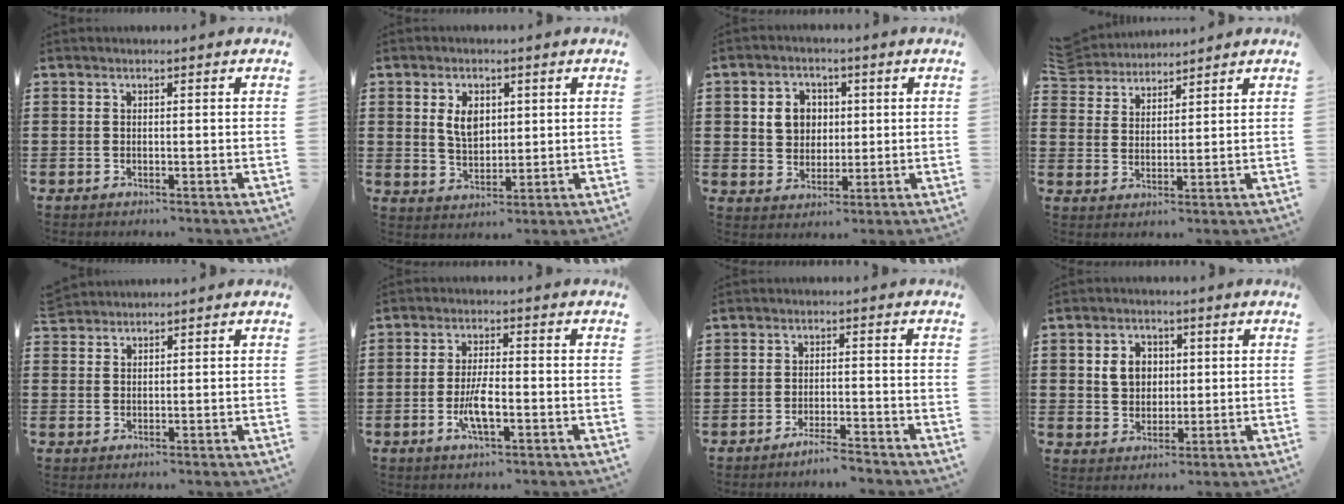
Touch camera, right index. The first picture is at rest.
{"total": 5.1, "force": [1.5, 3.2, 3.6], "torque": [-0.073, 0.009, 0.023]}
{"total": 5.3, "force": [1.0, 4.7, 2.2], "torque": [-0.055, 0.013, 0.014]}
{"total": 4.5, "force": [4.3, 1.2, -0.2], "torque": [-0.019, -0.014, 0.081]}
{"total": 2.0, "force": [2.0, 0.4, -0.3], "torque": [-0.001, 0.005, 0.040]}
{"total": 5.5, "force": [-1.8, 1.4, 5.0], "torque": [-0.103, -0.005, -0.036]}
{"total": 2.8, "force": [-2.7, 0.0, 0.9], "torque": [-0.017, 0.003, -0.052]}
{"total": 4.9, "force": [1.0, 4.1, 2.5], "torque": [-0.056, 0.011, 0.014]}